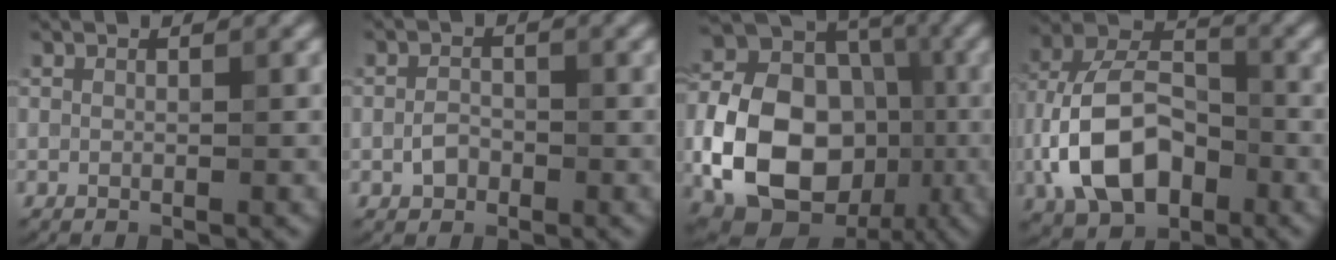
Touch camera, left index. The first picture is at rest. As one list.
[{"total": 1.6, "force": [-0.7, 1.2, 0.8], "torque": [-0.014, 0.003, -0.016]}, {"total": 14.0, "force": [-3.5, 10.4, 8.8], "torque": [-0.166, -0.012, -0.074]}, {"total": 10.2, "force": [-3.2, 6.5, 7.2], "torque": [-0.141, 0.012, -0.069]}]